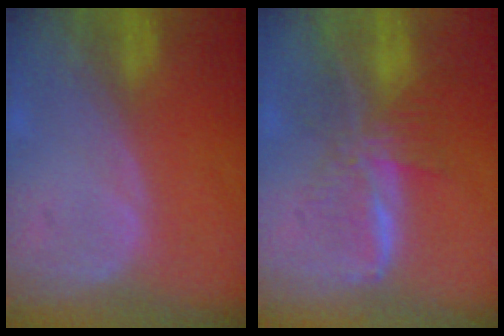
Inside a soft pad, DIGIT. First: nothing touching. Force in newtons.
{"total": 8.1, "press": 6.8, "slide": 4.4}